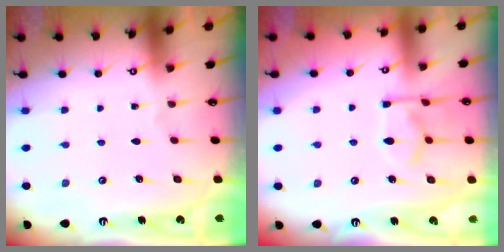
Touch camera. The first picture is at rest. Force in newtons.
{"total": 11.9, "press": 11.9, "slide": 1.2}